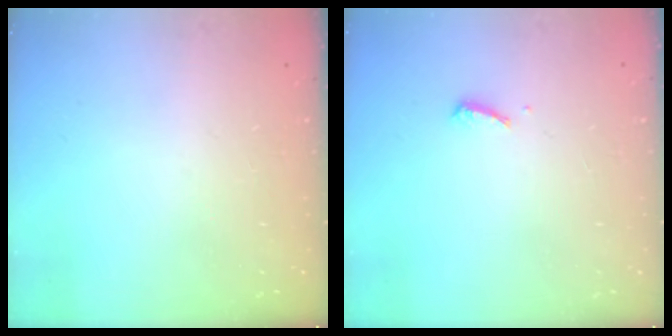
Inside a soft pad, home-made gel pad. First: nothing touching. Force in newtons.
{"total": 7.1, "press": 7.0, "slide": 0.8}